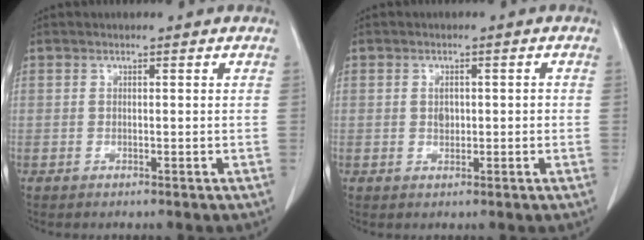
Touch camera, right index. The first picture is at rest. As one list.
[{"total": 2.1, "force": [0.0, 1.3, 1.6], "torque": [-0.029, 0.004, 0.004]}]